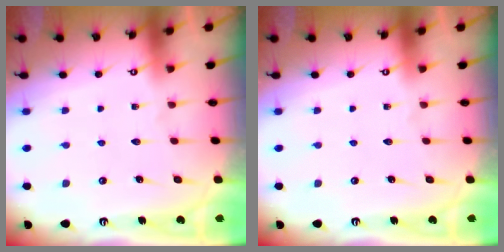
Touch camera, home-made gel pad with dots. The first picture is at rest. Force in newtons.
{"total": 0.0}